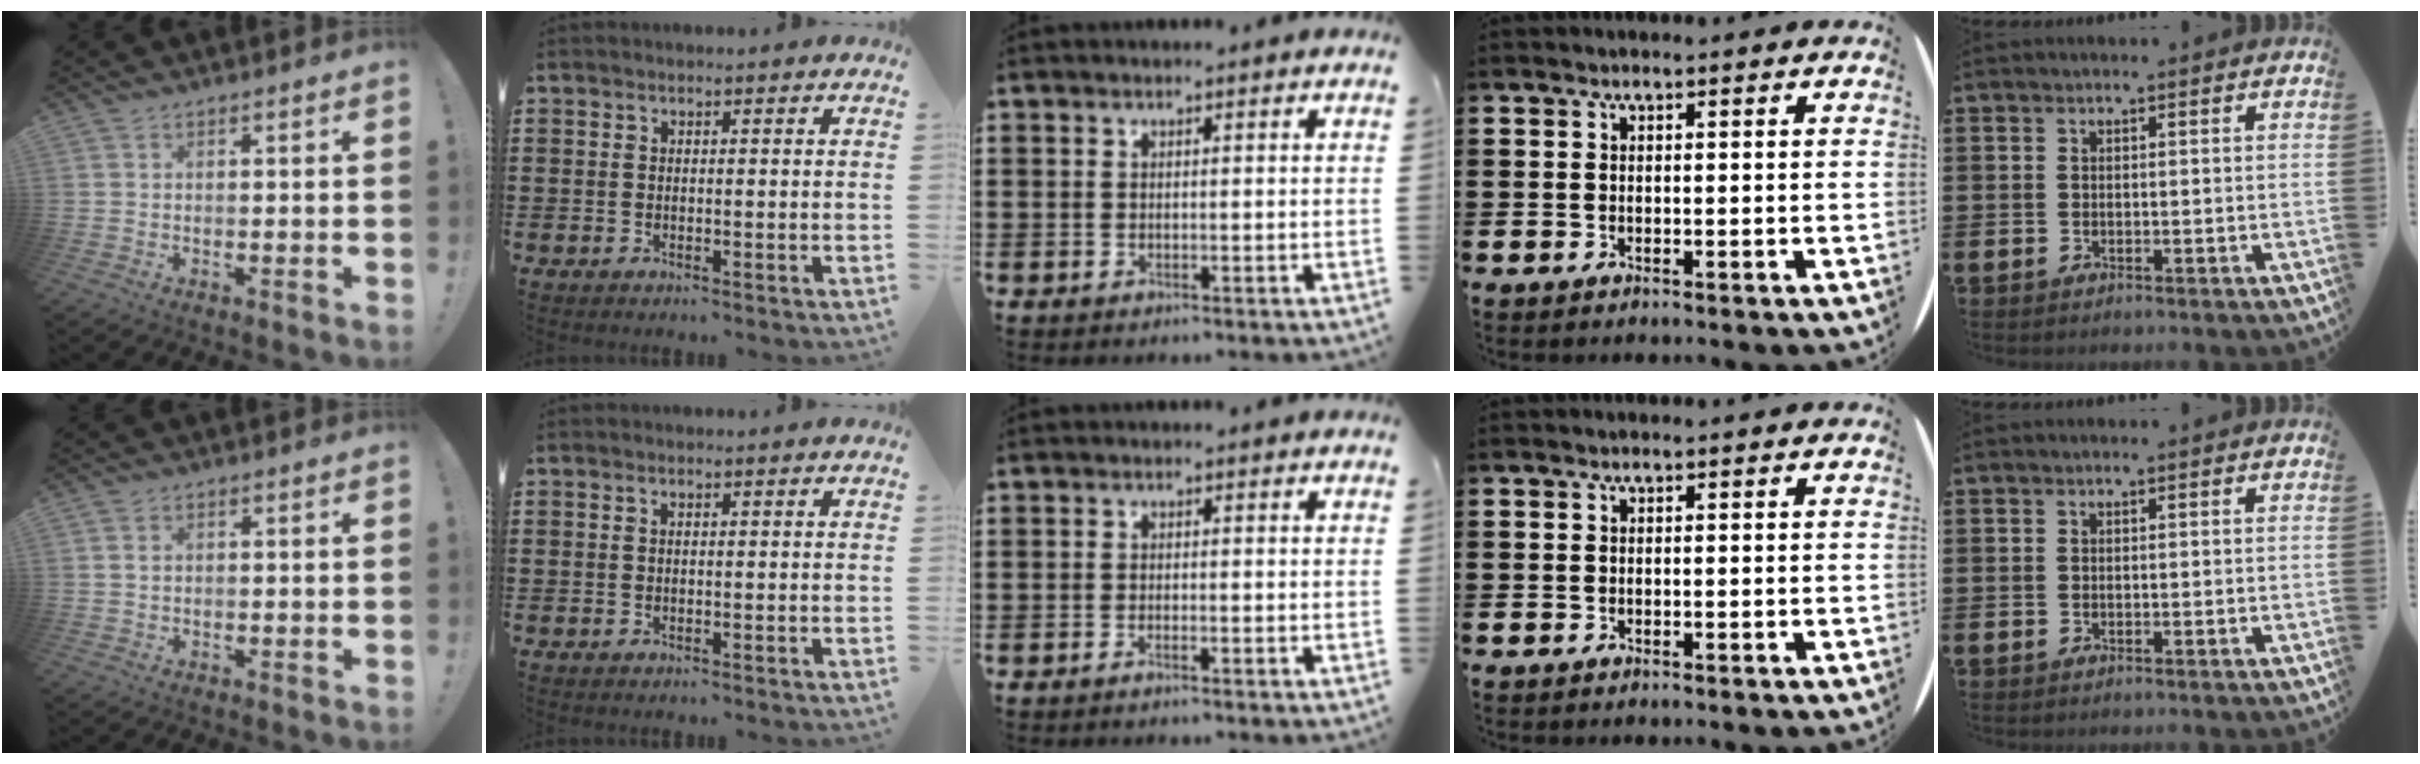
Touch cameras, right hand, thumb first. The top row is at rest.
{"thumb": {"total": 1.1, "force": [0.4, 0.8, 0.7], "torque": [-0.021, 0.006, 0.009]}, "index": {"total": 0.6, "force": [0.2, 0.2, 0.5], "torque": [-0.011, 0.001, 0.004]}, "middle": {"total": 0.8, "force": [-0.6, 0.0, 0.6], "torque": [-0.010, -0.003, -0.010]}}